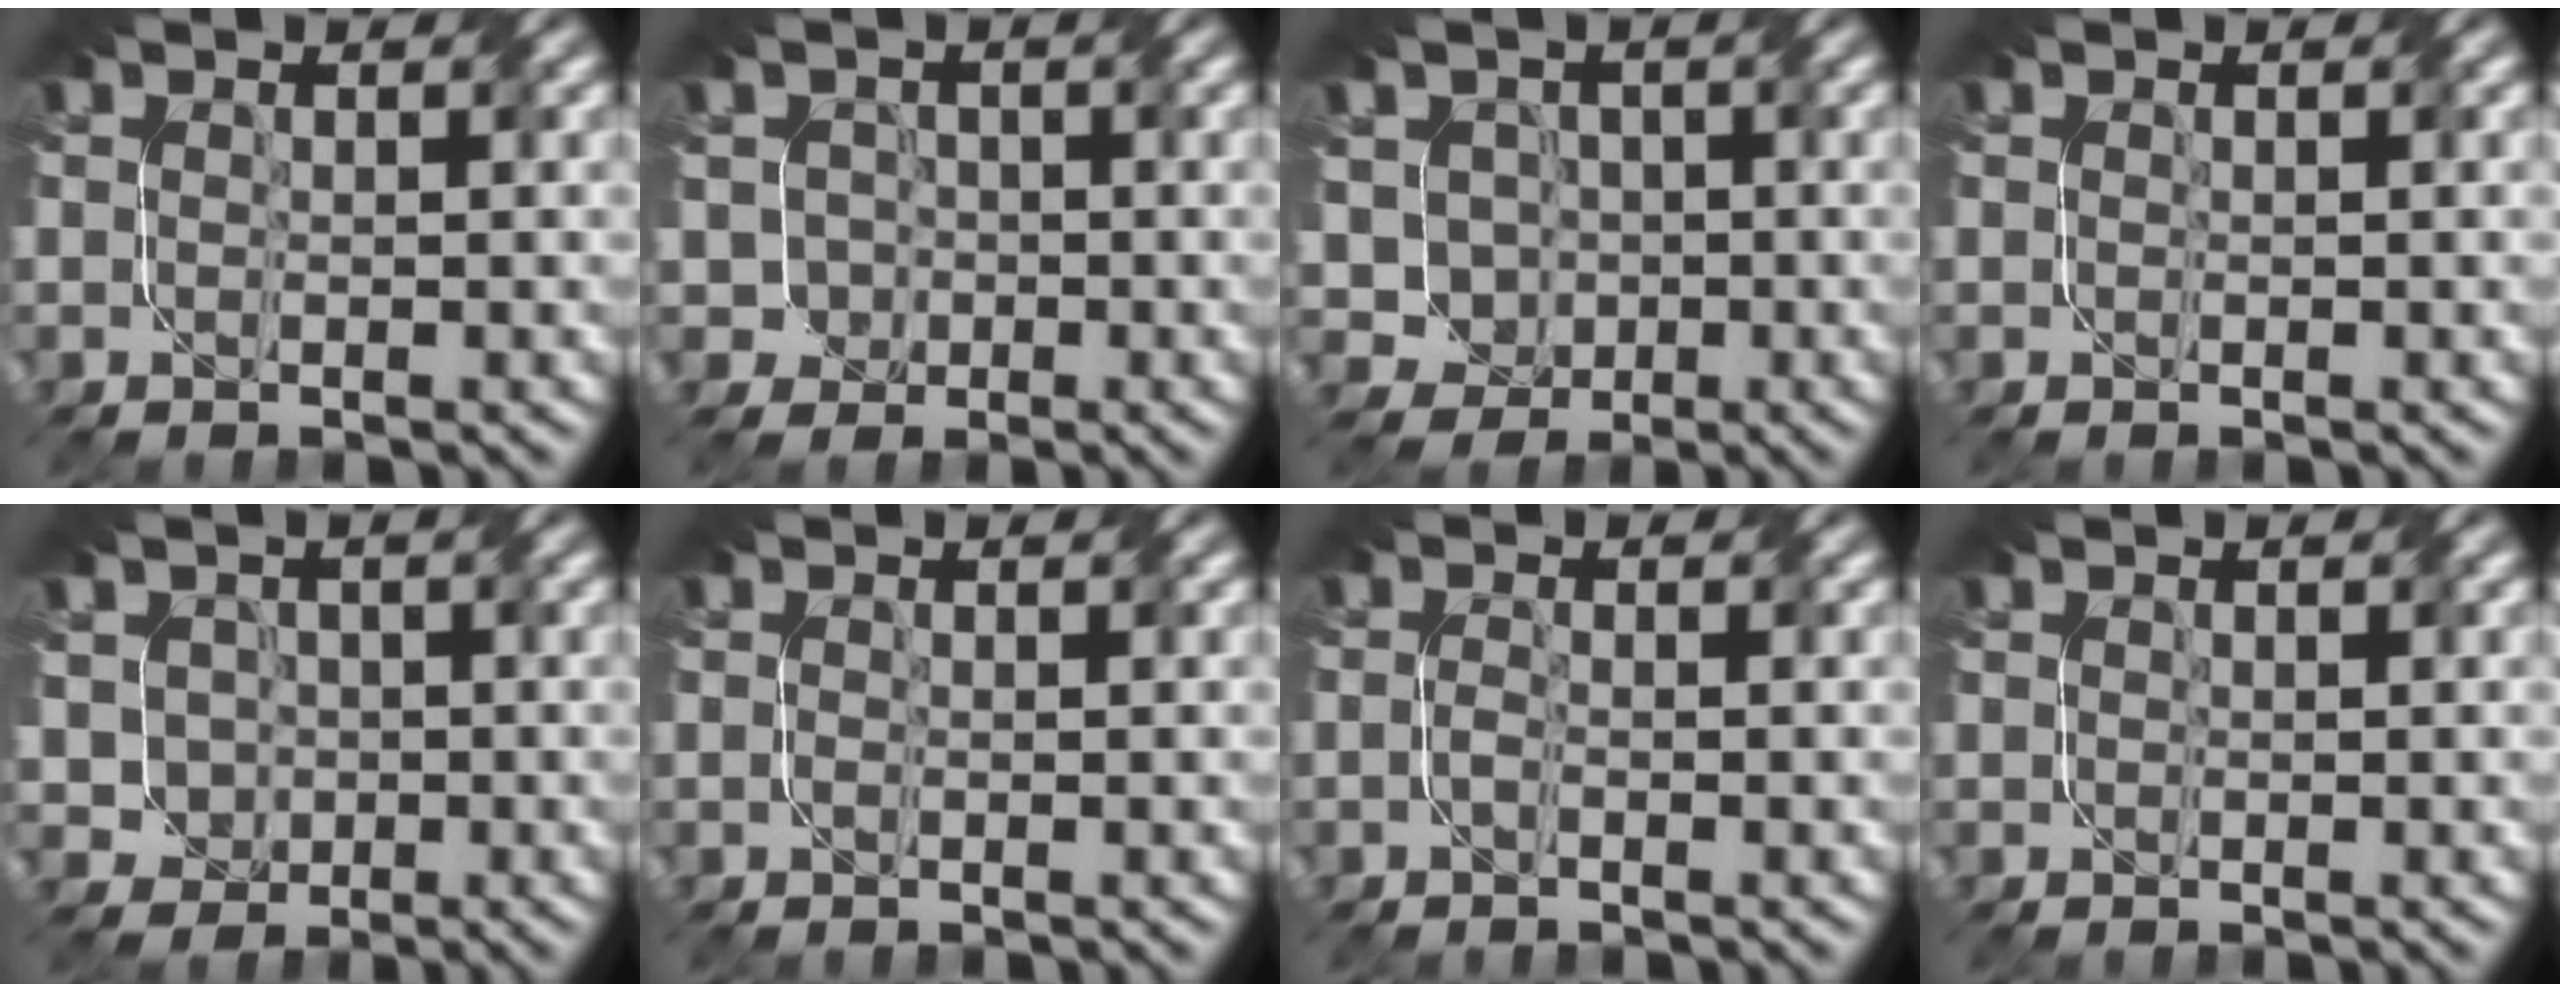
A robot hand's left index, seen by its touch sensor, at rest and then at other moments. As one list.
[{"total": 2.3, "force": [-0.8, 2.1, 0.3], "torque": [0.004, 0.016, -0.019]}, {"total": 3.5, "force": [-0.4, 3.2, 1.3], "torque": [-0.028, 0.007, -0.020]}, {"total": 0.0}, {"total": 2.4, "force": [-0.3, 2.2, 0.7], "torque": [-0.015, 0.004, -0.003]}, {"total": 0.6, "force": [-0.5, -0.3, 0.1], "torque": [-0.005, 0.002, -0.010]}, {"total": 1.0, "force": [-0.8, -0.4, 0.5], "torque": [-0.012, 0.005, -0.019]}, {"total": 0.0}]